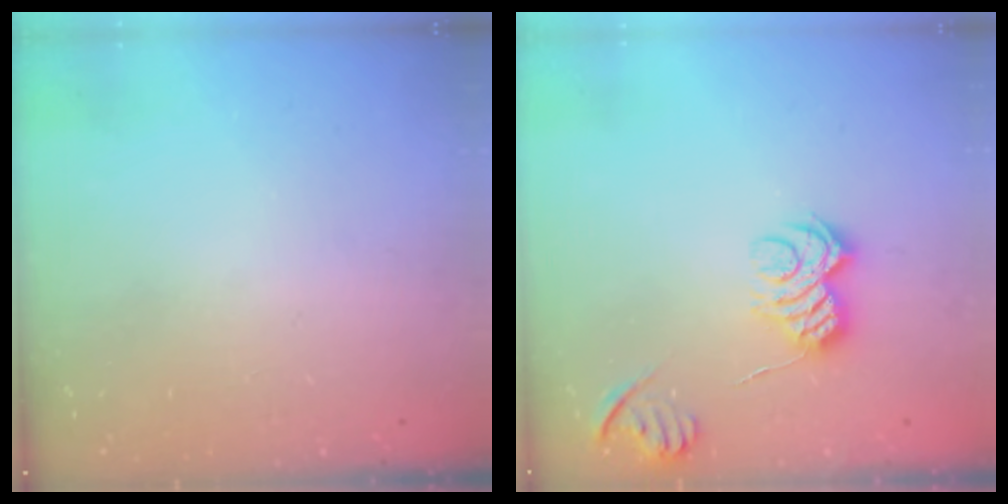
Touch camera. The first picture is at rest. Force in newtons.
{"total": 8.5, "press": 8.5, "slide": 0.6}